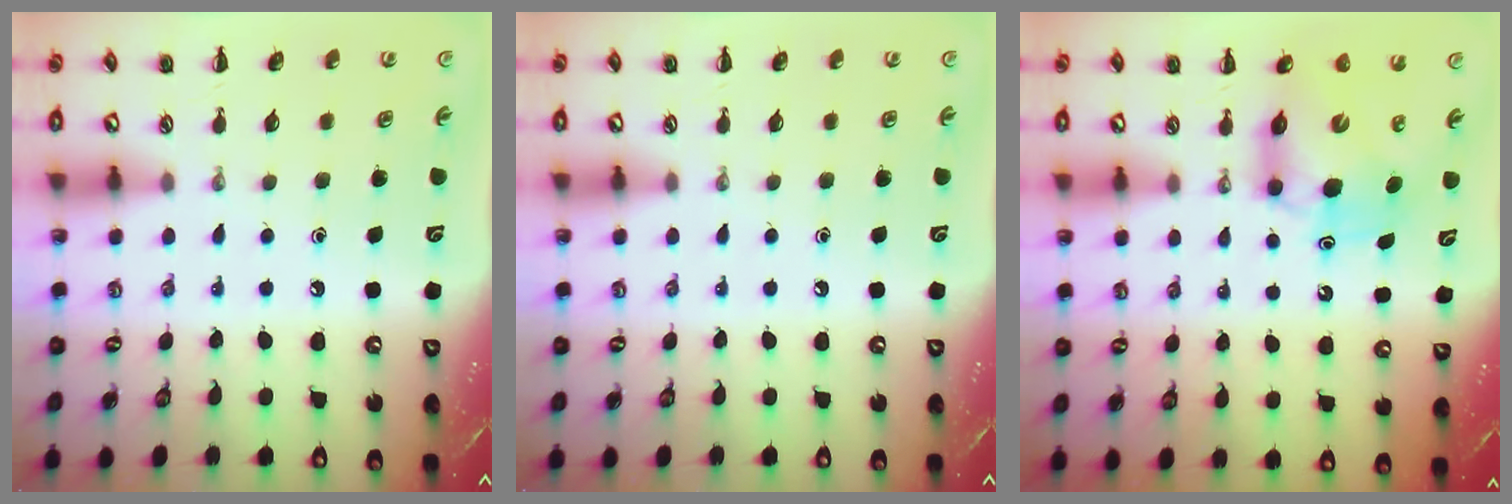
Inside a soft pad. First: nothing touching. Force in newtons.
{"total": 0.0}
{"total": 8.3, "press": 8.1, "slide": 1.6}